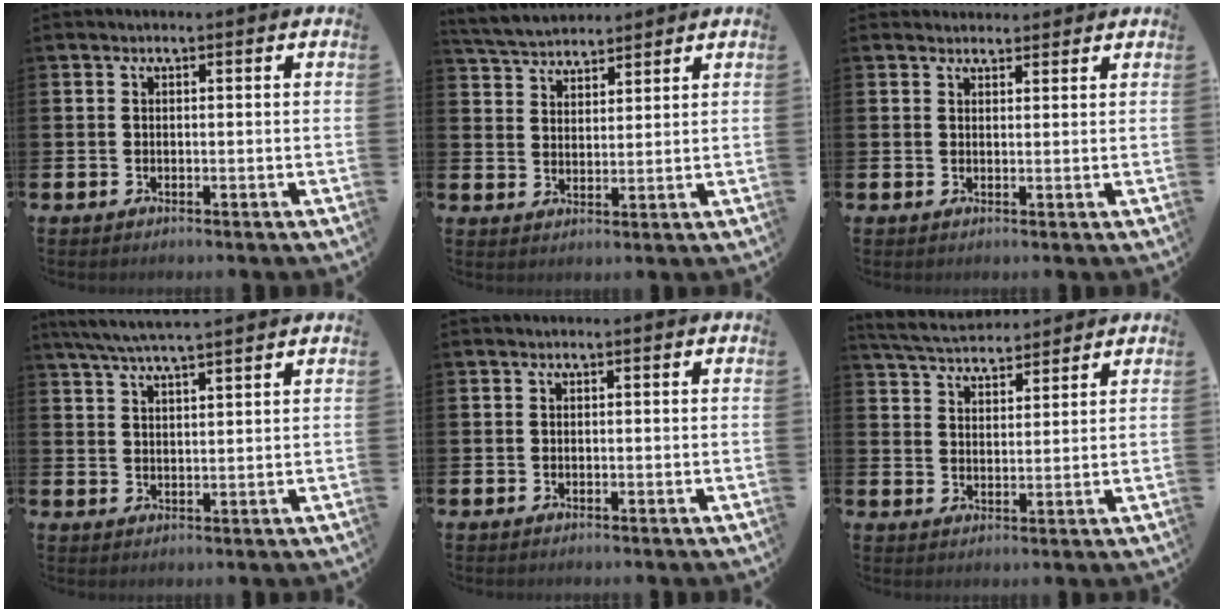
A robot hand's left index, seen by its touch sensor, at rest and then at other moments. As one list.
[{"total": 4.4, "force": [4.3, 1.0, 0.1], "torque": [-0.025, -0.018, 0.078]}, {"total": 2.0, "force": [1.9, 0.6, -0.2], "torque": [0.011, -0.008, 0.033]}, {"total": 5.4, "force": [5.0, 0.0, 1.9], "torque": [-0.054, -0.017, 0.092]}, {"total": 0.0}, {"total": 5.3, "force": [5.1, 1.0, 0.7], "torque": [-0.038, -0.024, 0.093]}]